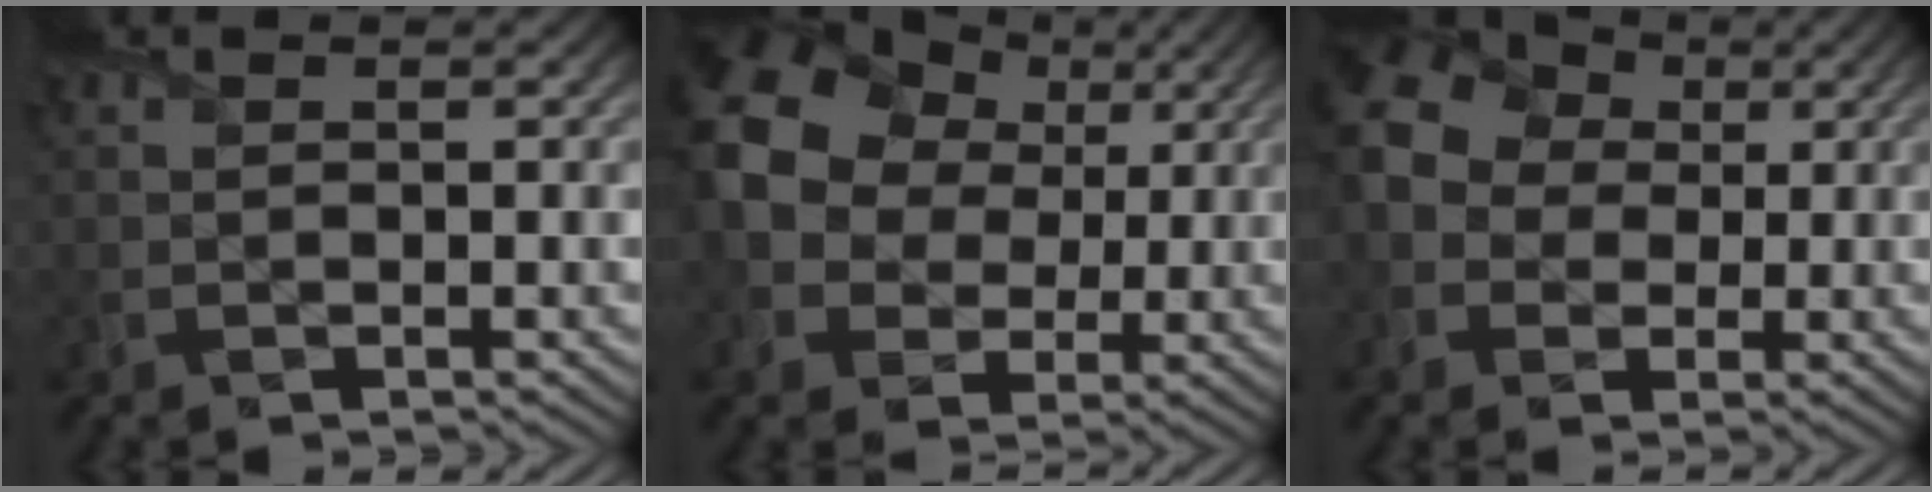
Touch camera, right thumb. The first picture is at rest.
{"total": 15.3, "force": [3.2, 12.6, 7.9], "torque": [-0.227, 0.028, 0.052]}
{"total": 13.9, "force": [1.2, 12.0, 6.8], "torque": [-0.198, 0.022, -0.013]}